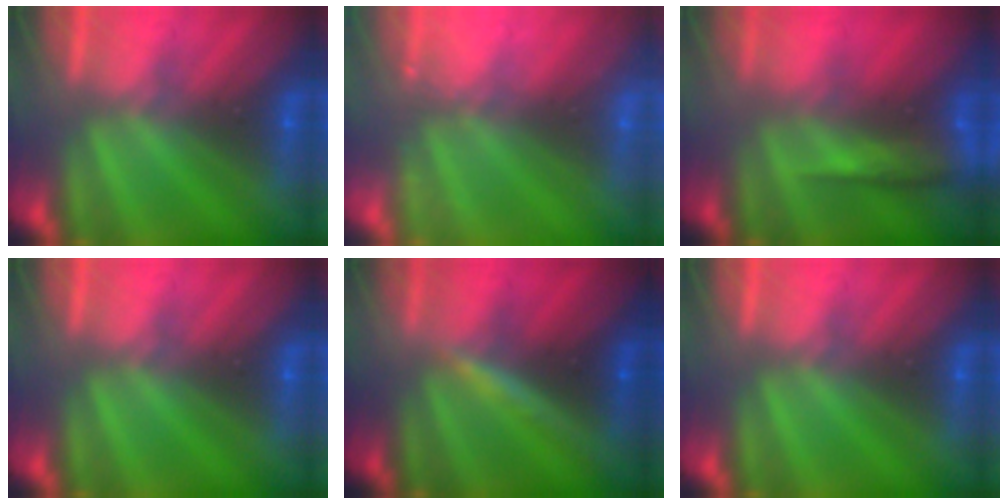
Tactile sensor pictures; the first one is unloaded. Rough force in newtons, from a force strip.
{"total": 2.6}
{"total": 9.3}
{"total": 0.0}
{"total": 3.1}
{"total": 0.0}